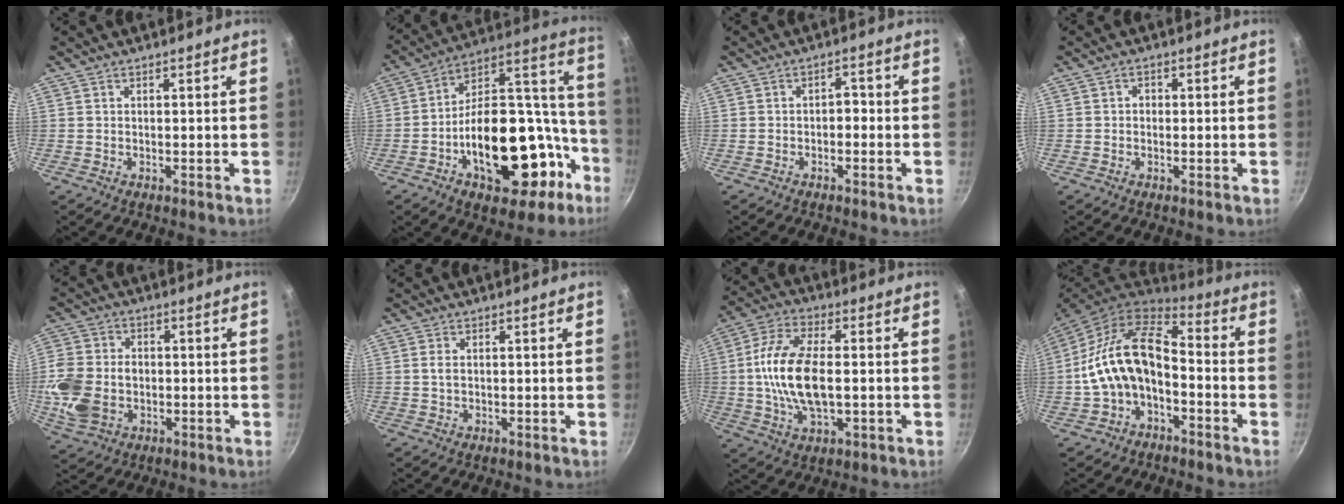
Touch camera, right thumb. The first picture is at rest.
{"total": 30.9, "force": [-11.6, 17.5, 22.7], "torque": [-0.281, 0.089, -0.158]}
{"total": 2.3, "force": [-0.8, 1.5, 1.6], "torque": [-0.011, 0.017, -0.013]}
{"total": 1.5, "force": [-0.1, 1.3, 0.7], "torque": [-0.009, 0.005, -0.004]}
{"total": 12.3, "force": [-1.9, 9.3, 7.9], "torque": [-0.160, 0.011, -0.037]}
{"total": 1.6, "force": [0.2, 1.0, 1.2], "torque": [-0.025, 0.001, 0.004]}
{"total": 14.6, "force": [-0.4, 7.3, 12.7], "torque": [-0.244, 0.016, -0.016]}
{"total": 13.9, "force": [-3.0, 8.3, 10.7], "torque": [-0.194, 0.052, -0.067]}